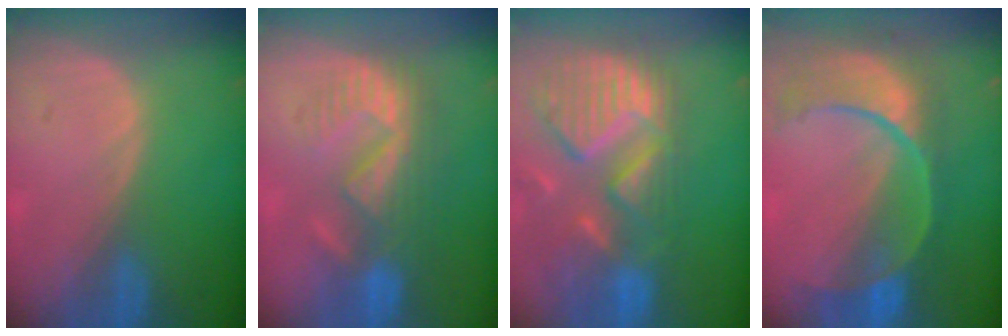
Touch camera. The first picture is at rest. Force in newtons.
{"total": 8.9, "press": 8.4, "slide": 2.9}
{"total": 13.5, "press": 11.4, "slide": 7.2}
{"total": 11.2, "press": 9.4, "slide": 6.1}